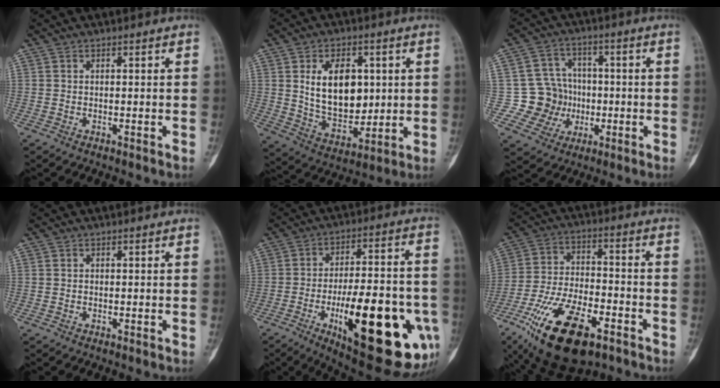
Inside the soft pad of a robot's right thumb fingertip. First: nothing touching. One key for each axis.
{"total": 14.1, "fx": 2.9, "fy": 9.0, "fz": 10.5, "tx": -0.132, "ty": -0.025, "tz": 0.061}
{"total": 9.8, "fx": -1.3, "fy": 9.5, "fz": 2.2, "tx": 0.014, "ty": 0.023, "tz": -0.020}
{"total": 0.0}
{"total": 29.0, "fx": -9.2, "fy": 9.9, "fz": 25.7, "tx": -0.329, "ty": 0.009, "tz": -0.116}
{"total": 20.8, "fx": -11.1, "fy": 9.1, "fz": 15.1, "tx": -0.294, "ty": 0.034, "tz": -0.189}